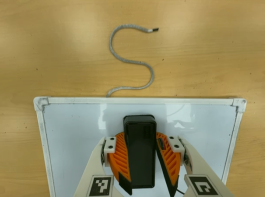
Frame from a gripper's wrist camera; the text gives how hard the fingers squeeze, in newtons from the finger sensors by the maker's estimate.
{"total": 15.1, "left": 17.2, "right": 13.0}